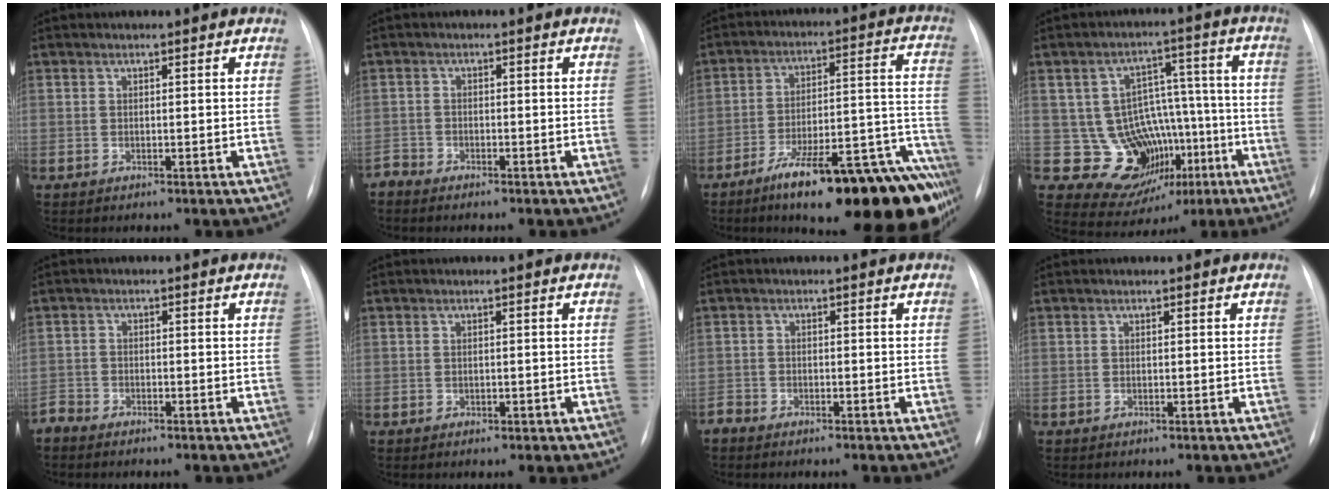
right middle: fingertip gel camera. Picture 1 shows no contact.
{"total": 1.9, "force": [-1.8, 0.6, -0.4], "torque": [0.009, -0.002, -0.035]}
{"total": 25.4, "force": [-17.7, 4.8, 17.5], "torque": [-0.149, 0.036, -0.258]}
{"total": 12.8, "force": [-4.2, 10.6, 5.9], "torque": [-0.072, 0.040, -0.041]}
{"total": 2.1, "force": [-2.0, 0.6, 0.0], "torque": [0.000, -0.003, -0.036]}
{"total": 1.2, "force": [-0.5, 0.7, 0.8], "torque": [-0.010, 0.000, -0.003]}
{"total": 1.5, "force": [-1.4, 0.6, 0.2], "torque": [-0.005, -0.001, -0.024]}
{"total": 0.0}